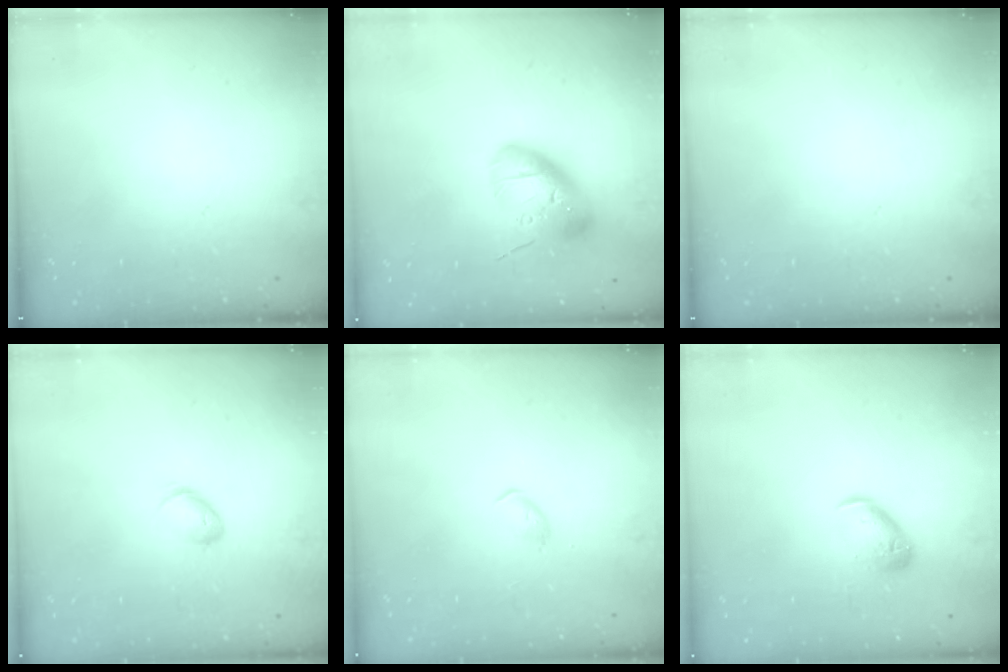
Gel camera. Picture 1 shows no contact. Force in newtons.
{"total": 14.9, "press": 14.8, "slide": 1.9}
{"total": 0.0}
{"total": 6.4, "press": 6.3, "slide": 1.2}
{"total": 3.0, "press": 2.9, "slide": 0.6}
{"total": 9.0, "press": 8.9, "slide": 1.3}